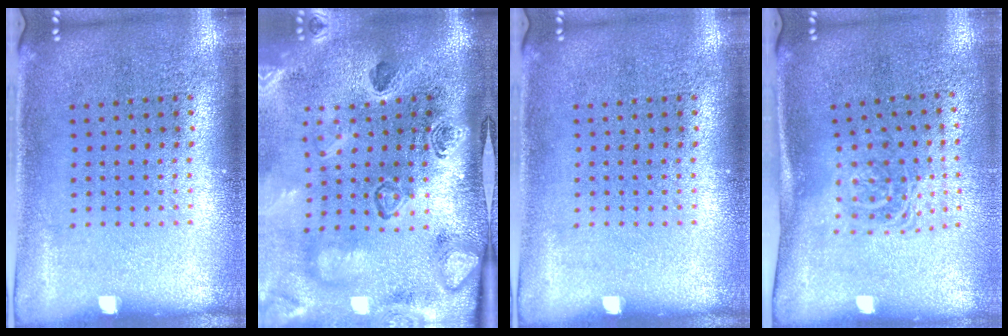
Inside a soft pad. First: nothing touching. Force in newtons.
{"total": 4.6, "press": 3.1, "slide": 3.3}
{"total": 0.0}
{"total": 1.6, "press": 1.2, "slide": 1.1}